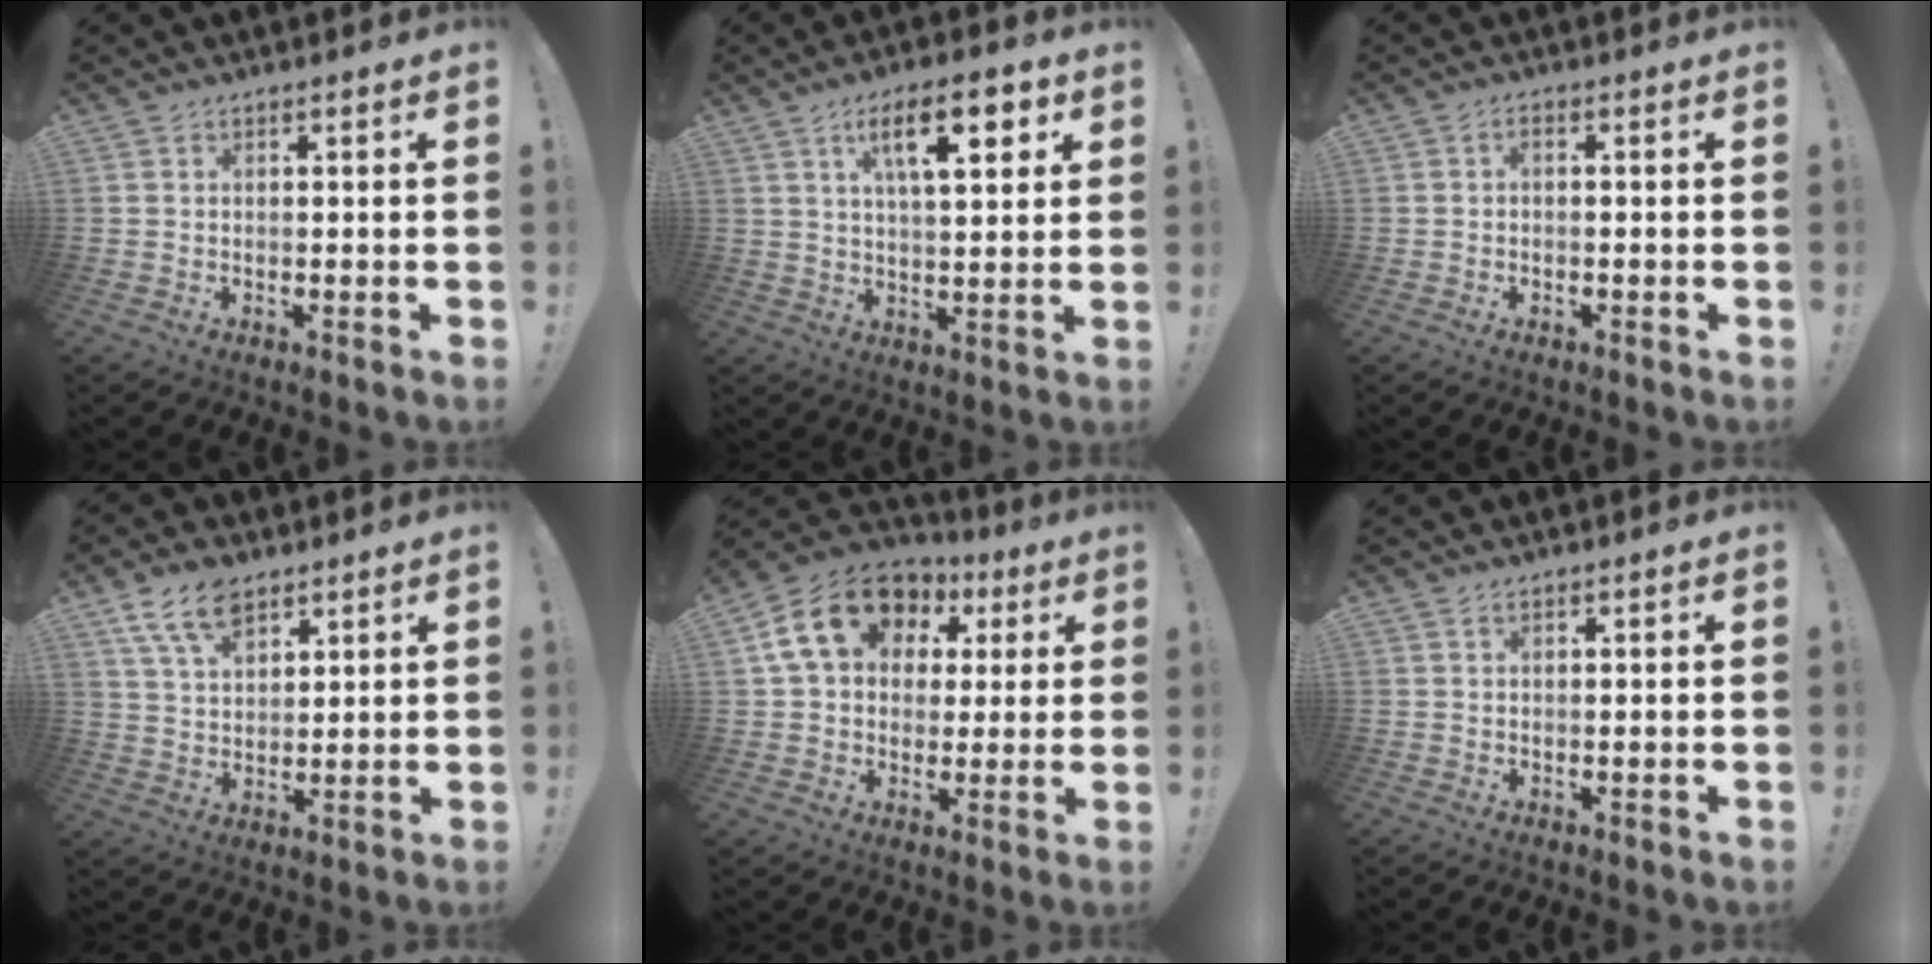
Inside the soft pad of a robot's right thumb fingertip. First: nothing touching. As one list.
[{"total": 13.2, "force": [5.3, 4.7, 11.2], "torque": [-0.175, 0.000, 0.081]}, {"total": 1.5, "force": [-0.8, 0.3, 1.2], "torque": [-0.021, 0.006, -0.015]}, {"total": 10.6, "force": [7.0, 5.7, 5.7], "torque": [-0.106, -0.025, 0.133]}, {"total": 17.5, "force": [6.9, 12.8, 9.9], "torque": [-0.155, -0.010, 0.130]}, {"total": 0.6, "force": [0.5, 0.2, 0.3], "torque": [0.002, -0.003, 0.009]}]